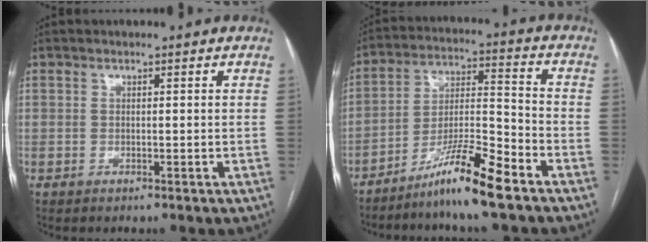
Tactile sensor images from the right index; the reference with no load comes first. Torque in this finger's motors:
{"motor_torque": [0.09, -0.07, 0.17, 0.01]}